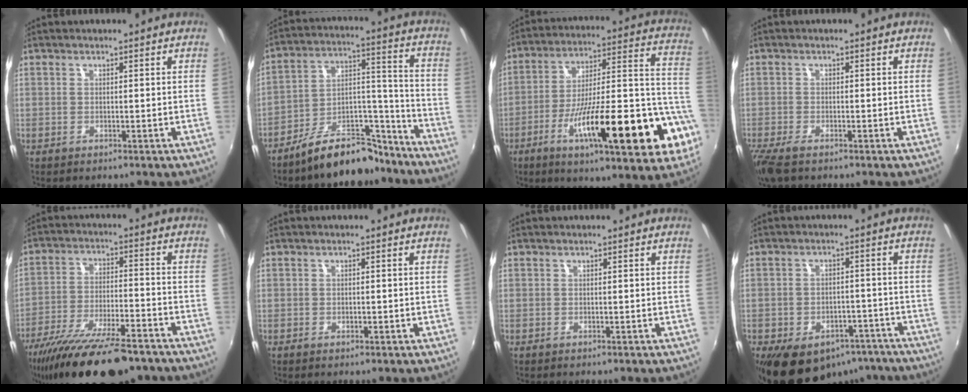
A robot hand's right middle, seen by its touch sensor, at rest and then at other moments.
{"total": 14.9, "force": [-12.0, 6.1, 6.5], "torque": [-0.103, 0.049, -0.177]}
{"total": 27.9, "force": [-10.9, 5.5, 25.1], "torque": [-0.365, -0.024, -0.171]}
{"total": 3.6, "force": [-2.5, 0.7, 2.4], "torque": [-0.056, -0.016, -0.050]}
{"total": 21.3, "force": [-16.6, 5.5, 12.1], "torque": [-0.231, -0.046, -0.261]}
{"total": 0.7, "force": [-0.3, 0.4, 0.5], "torque": [-0.006, -0.001, -0.006]}
{"total": 0.0}
{"total": 16.4, "force": [-11.1, 9.6, 7.2], "torque": [-0.144, 0.007, -0.129]}